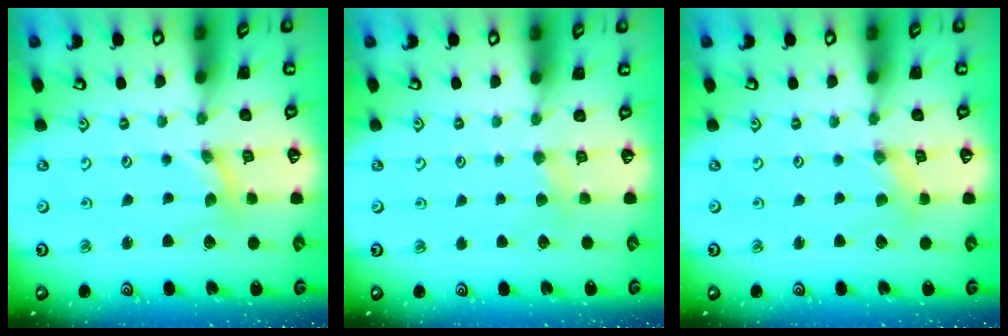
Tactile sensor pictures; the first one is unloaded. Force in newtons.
{"total": 1.9, "press": 1.8, "slide": 0.4}
{"total": 1.3, "press": 1.2, "slide": 0.3}